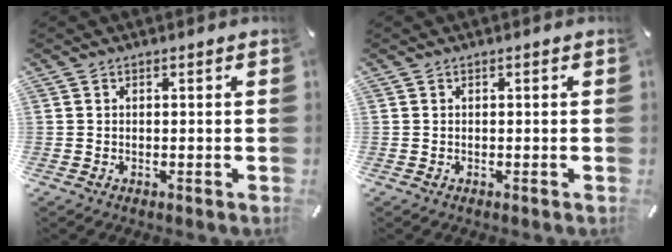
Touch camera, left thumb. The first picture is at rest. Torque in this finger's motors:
{"motor_torque": [0.00, 0.01, -0.05, 0.04, 0.00]}